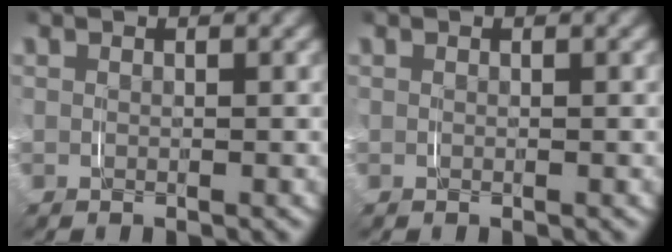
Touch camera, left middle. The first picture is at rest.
{"total": 0.0}